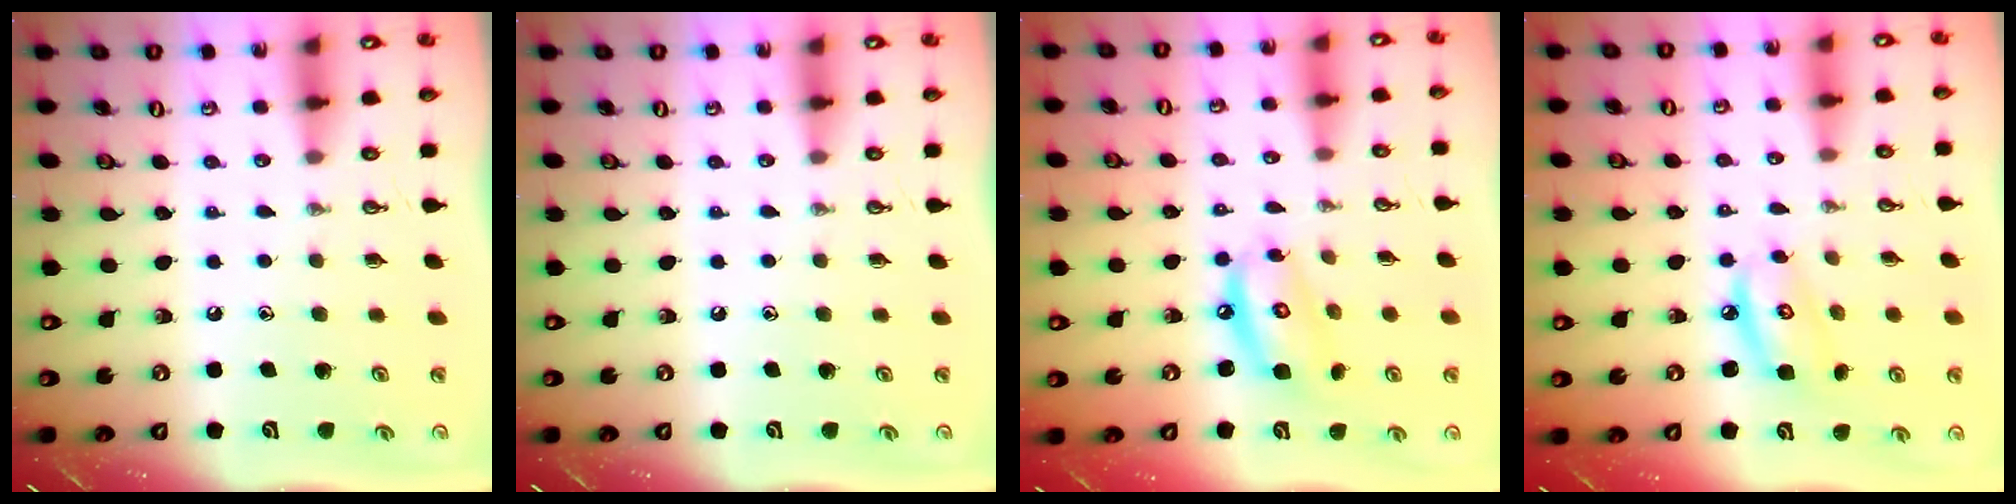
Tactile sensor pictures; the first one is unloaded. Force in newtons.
{"total": 0.0}
{"total": 9.5, "press": 9.5, "slide": 0.7}
{"total": 6.4, "press": 6.4, "slide": 0.5}